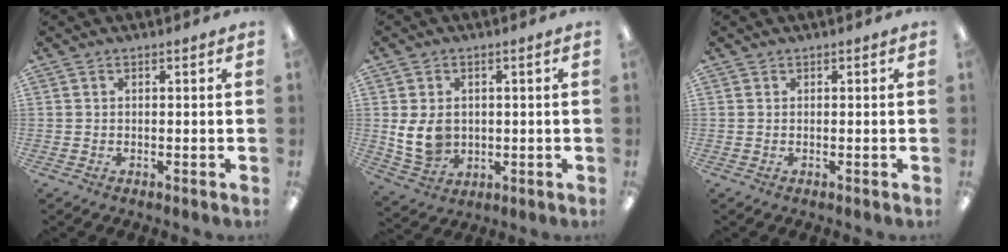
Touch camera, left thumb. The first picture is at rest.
{"total": 8.2, "force": [0.5, 6.3, 5.2], "torque": [-0.116, -0.002, 0.007]}
{"total": 0.0}